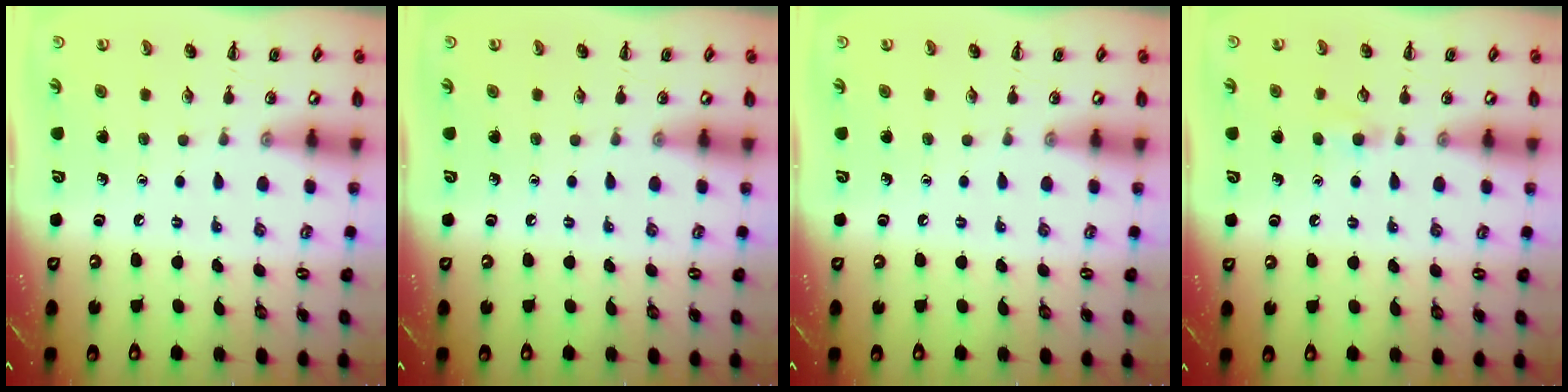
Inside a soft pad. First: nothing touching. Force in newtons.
{"total": 0.0}
{"total": 0.0}
{"total": 3.6, "press": 3.3, "slide": 1.5}